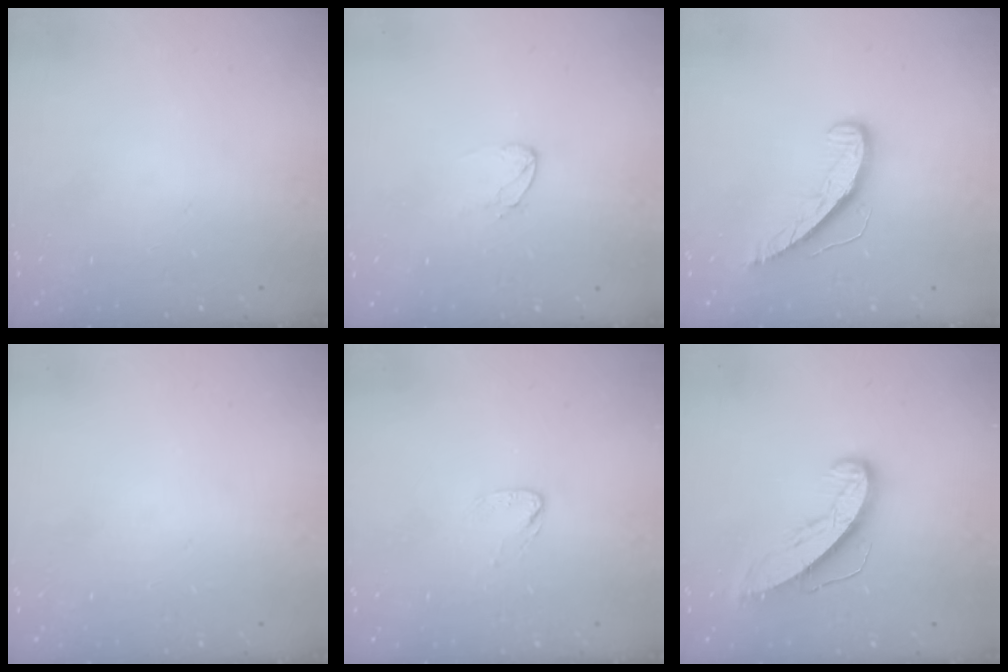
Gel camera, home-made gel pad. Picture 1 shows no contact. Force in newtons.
{"total": 4.8, "press": 4.7, "slide": 0.3}
{"total": 10.3, "press": 10.3, "slide": 0.6}
{"total": 0.0}
{"total": 2.7, "press": 2.7, "slide": 0.2}
{"total": 9.9, "press": 9.8, "slide": 0.8}